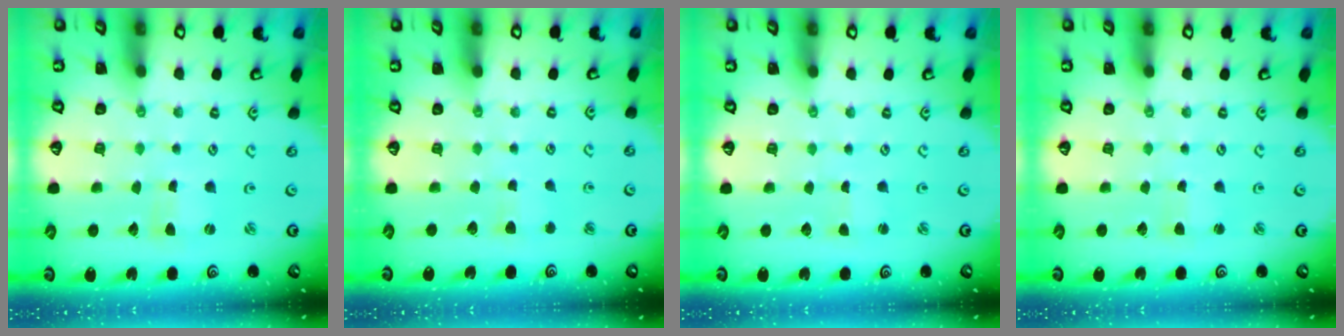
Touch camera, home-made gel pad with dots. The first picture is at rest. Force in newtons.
{"total": 3.3, "press": 3.2, "slide": 0.4}
{"total": 1.3, "press": 1.3, "slide": 0.2}
{"total": 2.5, "press": 2.4, "slide": 0.4}